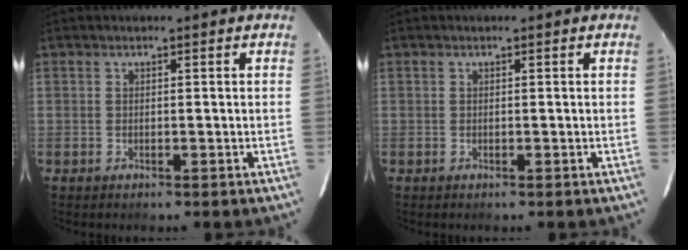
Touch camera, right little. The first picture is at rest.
{"total": 0.0}